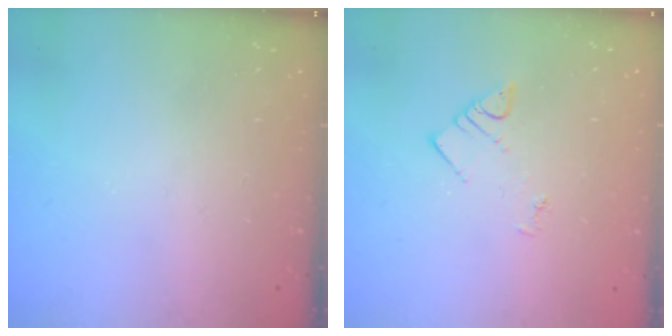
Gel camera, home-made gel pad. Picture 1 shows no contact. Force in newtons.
{"total": 3.7, "press": 3.6, "slide": 0.4}